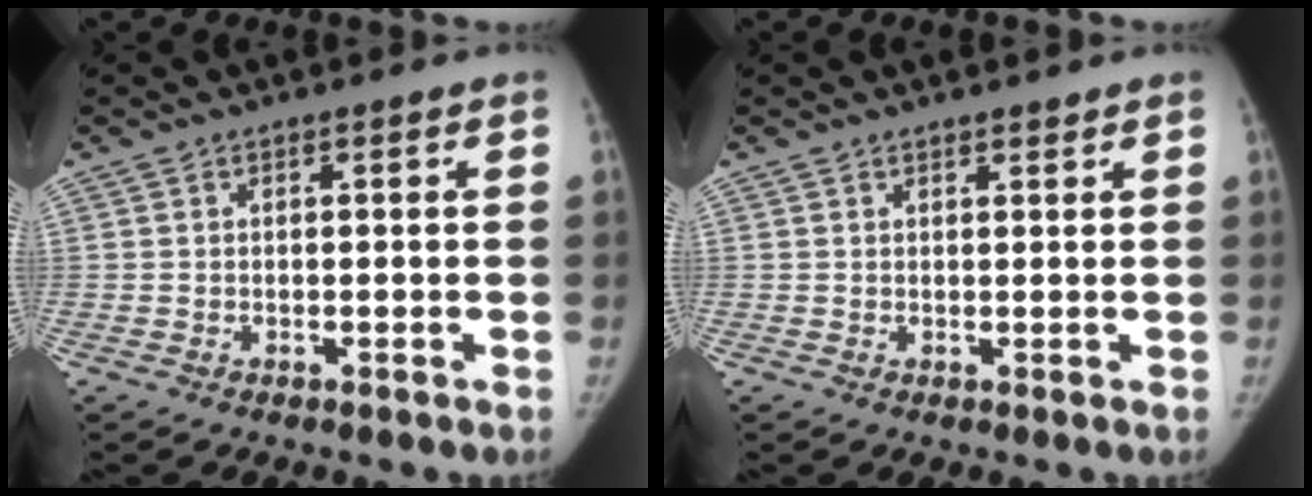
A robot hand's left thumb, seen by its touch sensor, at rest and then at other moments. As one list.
[{"total": 1.1, "force": [1.0, 0.3, 0.3], "torque": [0.002, -0.008, 0.017]}]